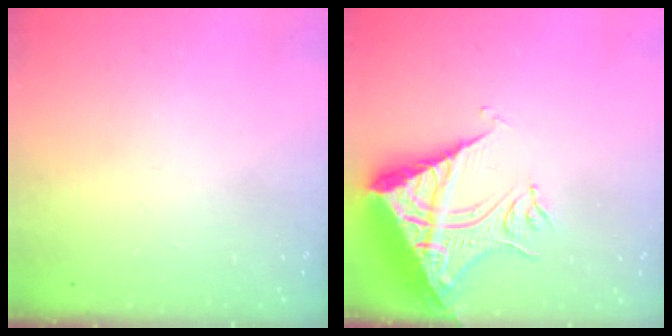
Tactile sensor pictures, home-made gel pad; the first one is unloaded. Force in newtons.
{"total": 12.5, "press": 12.5, "slide": 1.2}